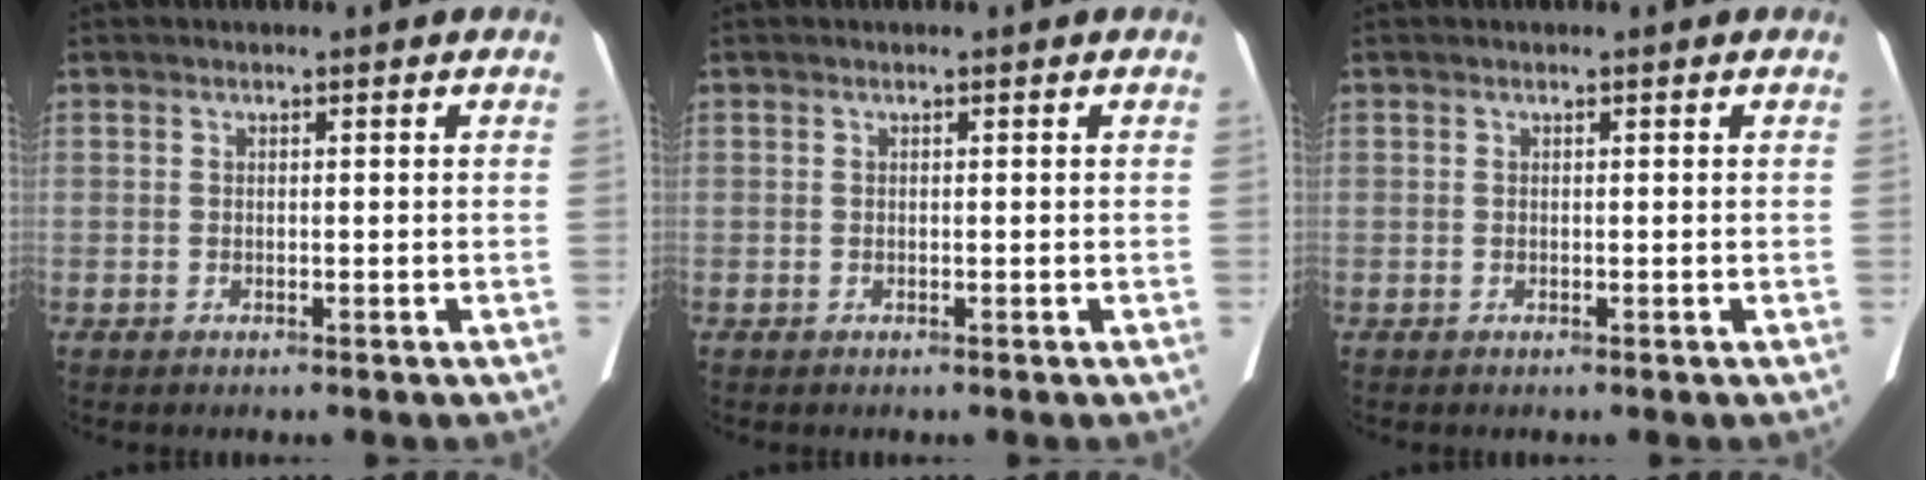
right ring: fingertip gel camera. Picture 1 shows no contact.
{"total": 0.0}
{"total": 0.0}